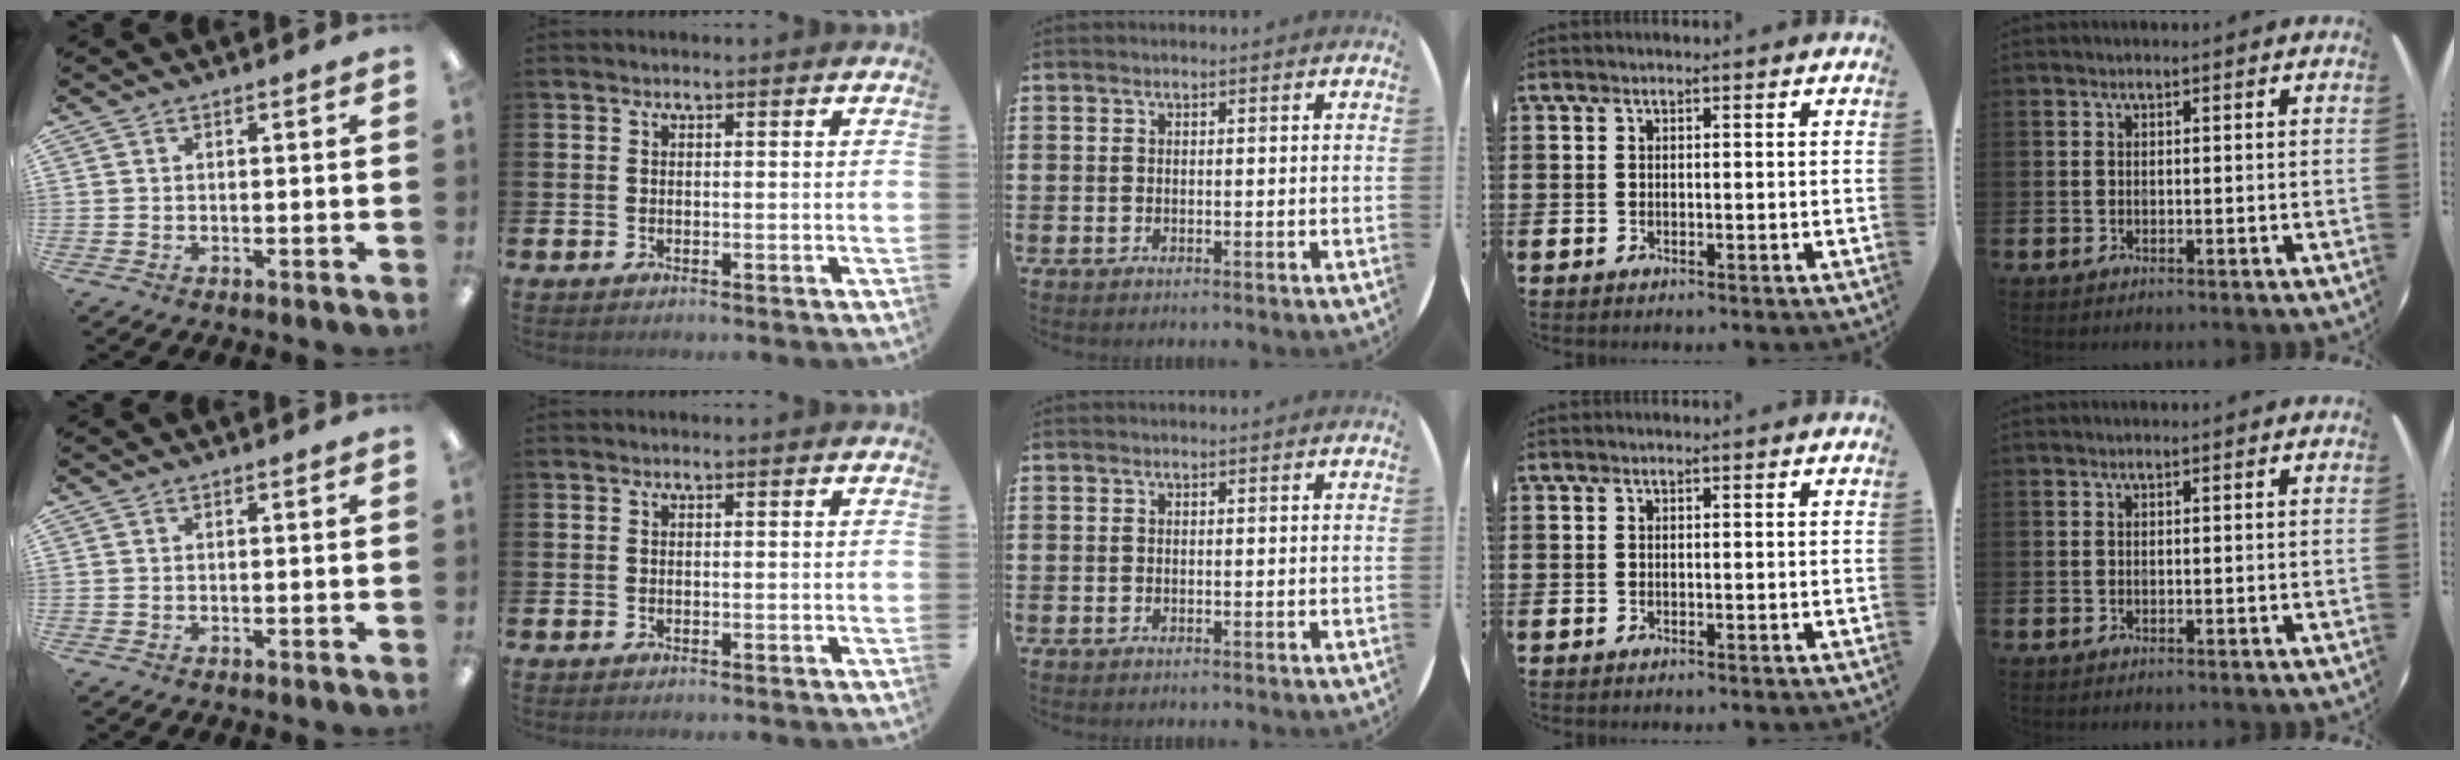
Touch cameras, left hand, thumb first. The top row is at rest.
{}